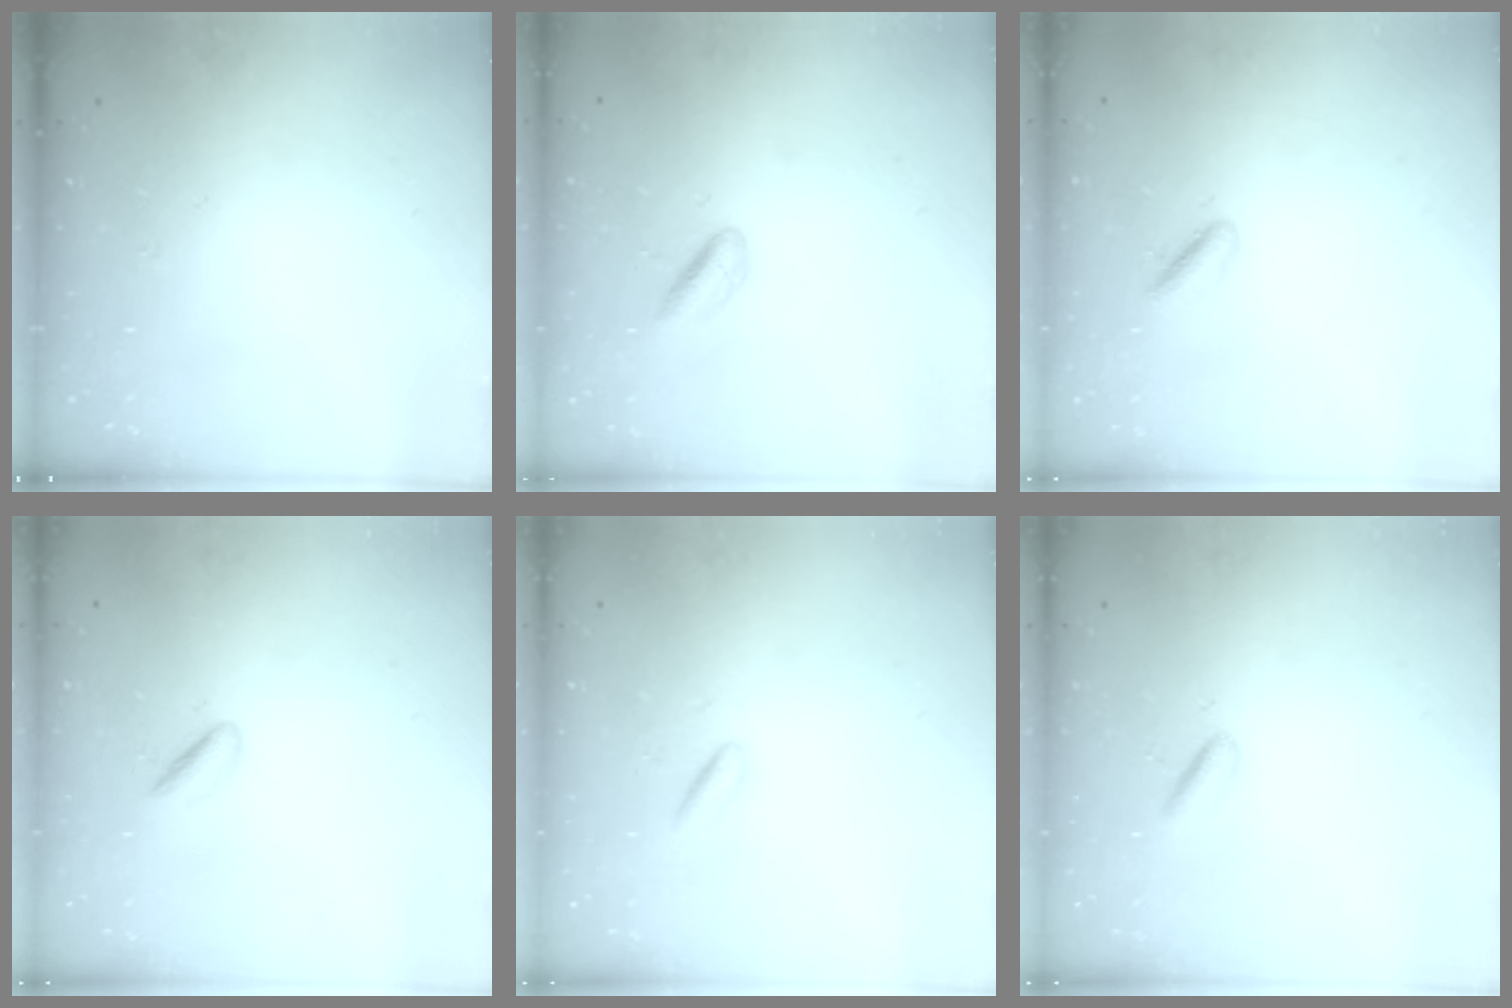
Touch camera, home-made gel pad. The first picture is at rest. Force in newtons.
{"total": 2.4, "press": 2.2, "slide": 1.0}
{"total": 1.6, "press": 1.5, "slide": 0.5}
{"total": 2.2, "press": 1.8, "slide": 1.3}
{"total": 1.7, "press": 1.5, "slide": 0.7}
{"total": 2.2, "press": 2.1, "slide": 0.5}